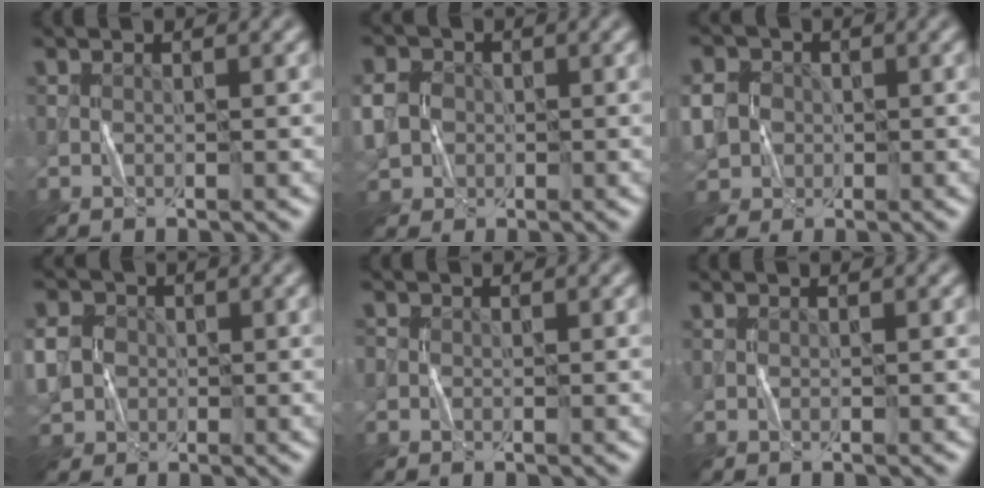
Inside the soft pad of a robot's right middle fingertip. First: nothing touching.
{"total": 5.2, "force": [-0.2, 4.7, 2.4], "torque": [-0.058, 0.010, -0.022]}
{"total": 6.6, "force": [-0.4, 6.0, 2.8], "torque": [-0.075, 0.017, -0.030]}
{"total": 6.1, "force": [-0.3, 5.5, 2.7], "torque": [-0.067, 0.011, -0.028]}
{"total": 0.8, "force": [0.1, 0.8, 0.1], "torque": [0.006, 0.001, -0.007]}
{"total": 0.0}